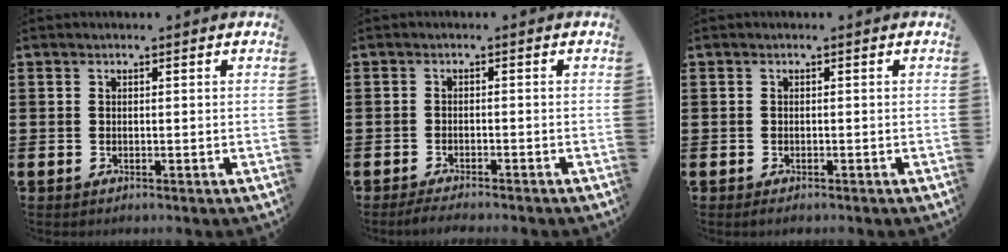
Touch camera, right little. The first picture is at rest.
{"total": 1.4, "force": [-1.3, 0.0, 0.5], "torque": [-0.010, 0.002, -0.026]}
{"total": 0.5, "force": [-0.2, 0.2, 0.4], "torque": [-0.009, 0.000, -0.005]}